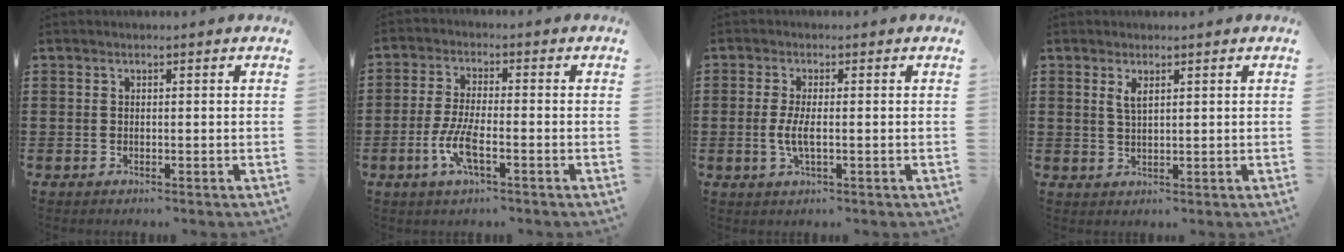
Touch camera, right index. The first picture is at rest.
{"total": 5.9, "force": [-2.3, 1.5, 5.2], "torque": [-0.119, -0.012, -0.048]}
{"total": 3.6, "force": [-0.5, 0.9, 3.5], "torque": [-0.083, -0.006, -0.017]}
{"total": 2.1, "force": [1.1, 0.7, 1.6], "torque": [-0.035, 0.003, 0.019]}